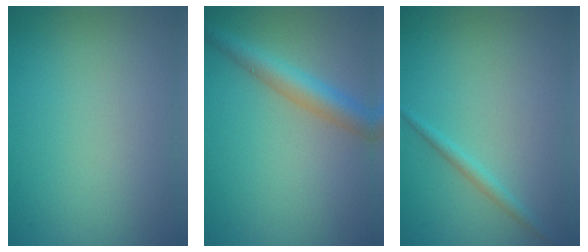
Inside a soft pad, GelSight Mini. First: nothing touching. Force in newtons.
{"total": 3.8, "press": 3.8, "slide": 0.2}
{"total": 1.2, "press": 1.2, "slide": 0.0}